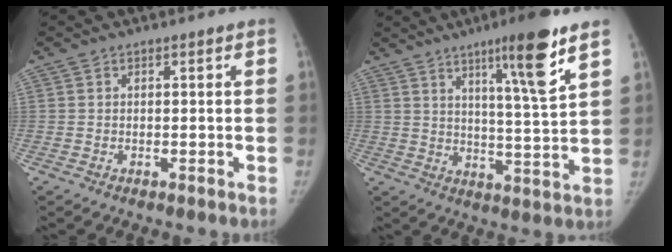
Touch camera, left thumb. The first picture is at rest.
{"total": 12.8, "force": [7.4, 0.7, 10.5], "torque": [-0.159, -0.042, 0.114]}